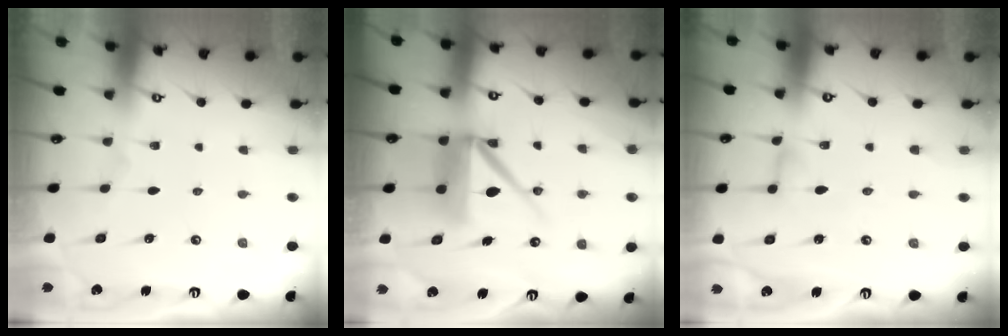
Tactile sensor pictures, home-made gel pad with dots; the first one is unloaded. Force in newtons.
{"total": 11.7, "press": 11.6, "slide": 1.5}
{"total": 3.0, "press": 3.0, "slide": 0.3}